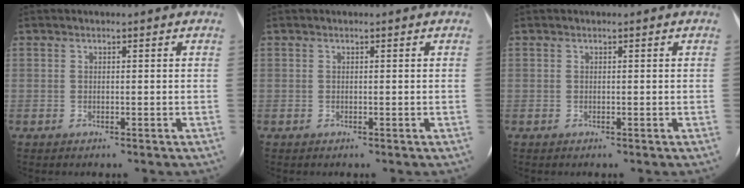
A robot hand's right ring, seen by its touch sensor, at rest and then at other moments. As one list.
[{"total": 0.0}, {"total": 0.0}]